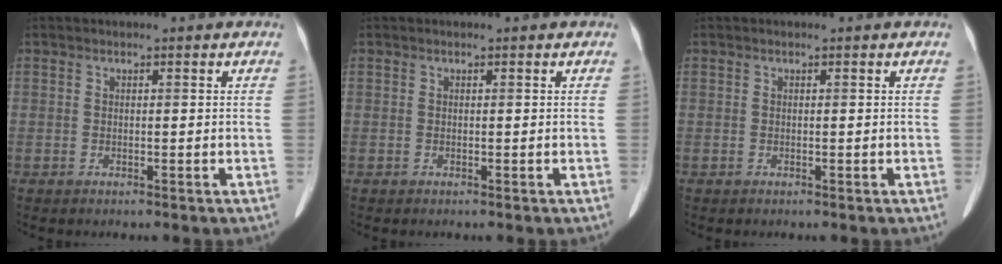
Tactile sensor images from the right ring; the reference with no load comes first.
{"total": 0.0}
{"total": 0.0}